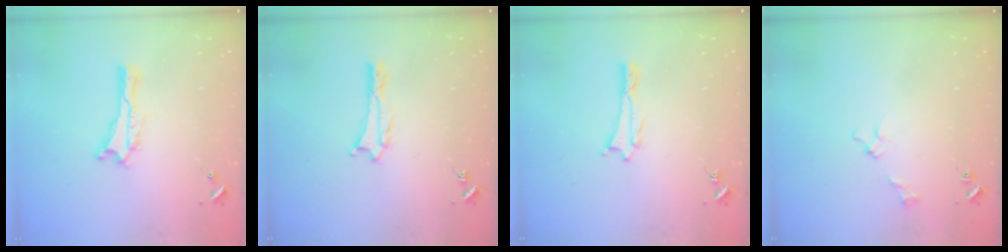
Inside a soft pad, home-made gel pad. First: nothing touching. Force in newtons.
{"total": 1.0, "press": 1.0, "slide": 0.2}
{"total": 0.7, "press": 0.7, "slide": 0.1}
{"total": 2.7, "press": 2.6, "slide": 0.3}